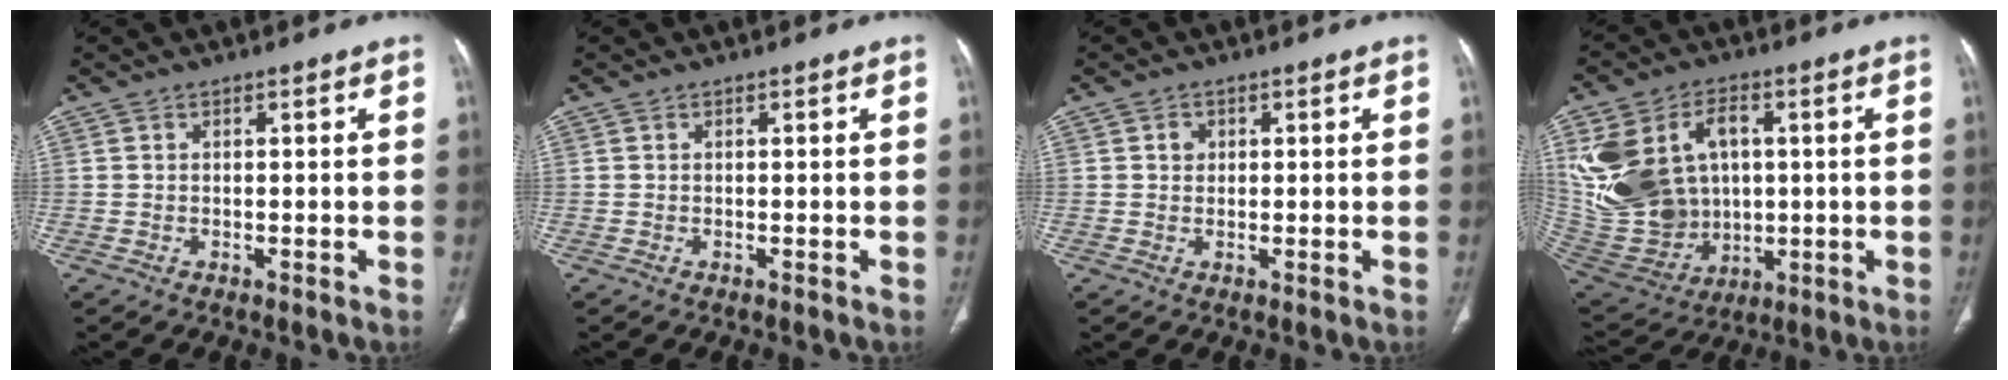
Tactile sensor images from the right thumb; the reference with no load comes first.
{"total": 0.0}
{"total": 1.6, "force": [0.4, 1.4, 0.6], "torque": [-0.003, 0.001, 0.005]}
{"total": 23.7, "force": [4.5, 17.5, 15.3], "torque": [-0.316, 0.010, 0.116]}